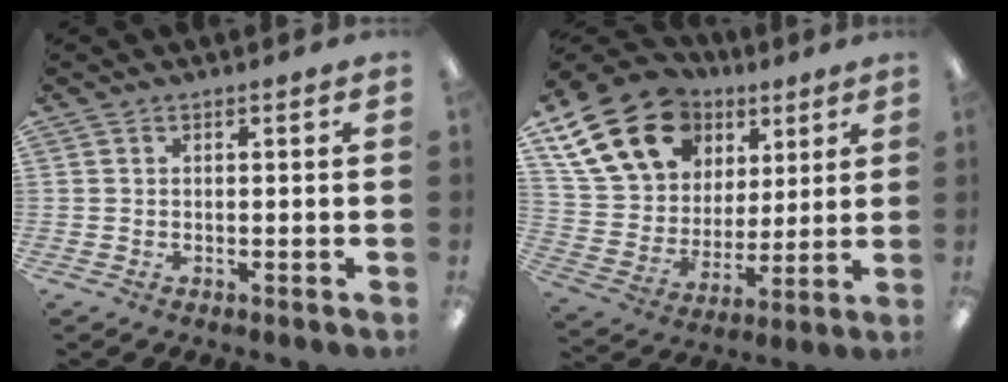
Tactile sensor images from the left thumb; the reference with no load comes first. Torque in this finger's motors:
{"motor_torque": [1.14, 2.26, 1.38, -1.40, 0.13]}